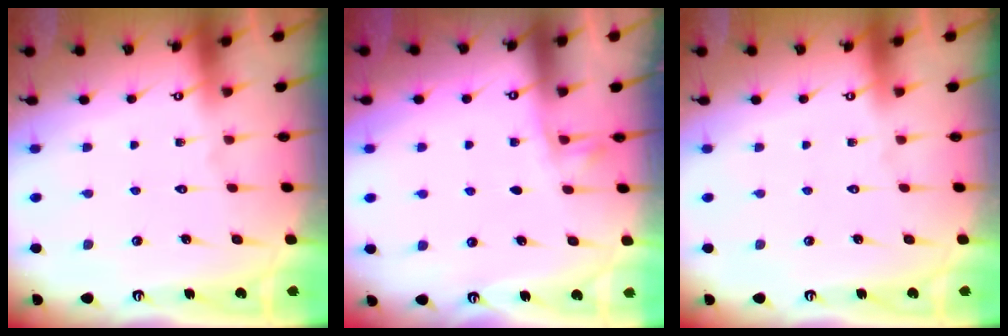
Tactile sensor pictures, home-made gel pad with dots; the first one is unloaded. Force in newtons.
{"total": 2.4, "press": 2.4, "slide": 0.5}
{"total": 0.0}